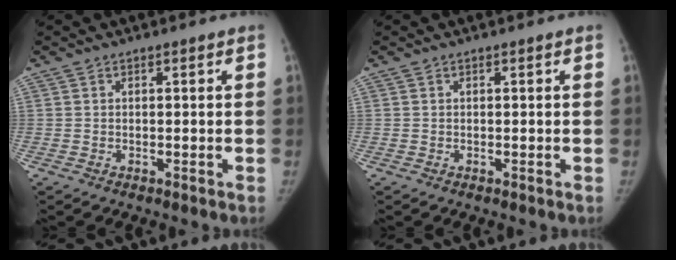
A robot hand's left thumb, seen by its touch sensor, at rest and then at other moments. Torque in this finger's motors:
{"motor_torque": [-0.06, 0.06, 0.13, -0.14, 0.00]}